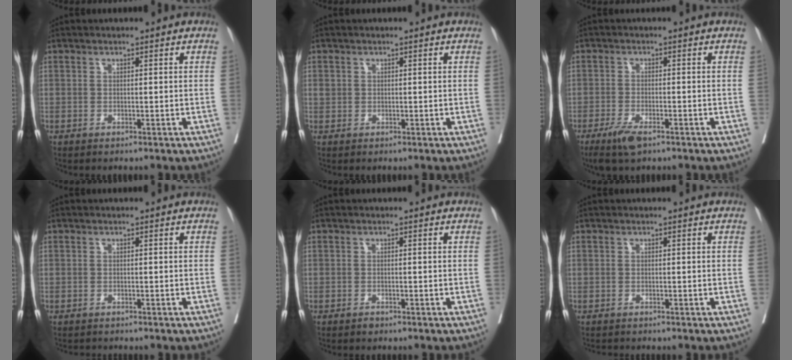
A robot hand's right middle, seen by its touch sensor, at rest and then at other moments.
{"total": 1.0, "force": [0.3, 0.9, 0.3], "torque": [-0.001, 0.005, 0.006]}
{"total": 4.5, "force": [-3.0, 1.2, 3.1], "torque": [-0.064, -0.008, -0.051]}
{"total": 1.2, "force": [-1.2, 0.3, 0.1], "torque": [-0.013, -0.006, -0.019]}
{"total": 0.5, "force": [-0.4, 0.2, 0.1], "torque": [-0.002, -0.001, -0.009]}
{"total": 0.8, "force": [-0.8, 0.1, 0.1], "torque": [-0.012, -0.006, -0.015]}